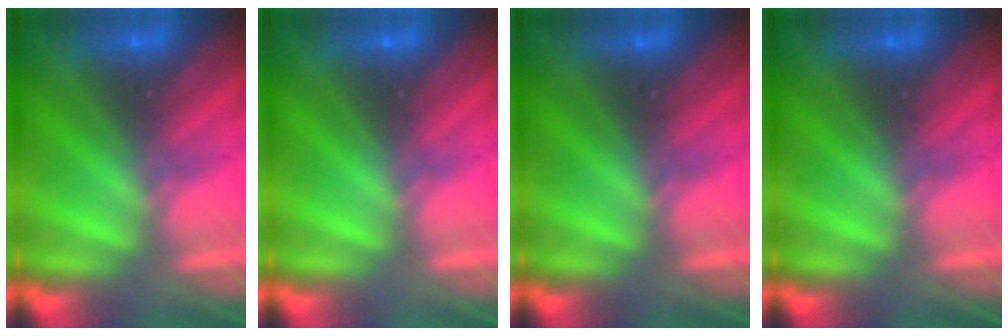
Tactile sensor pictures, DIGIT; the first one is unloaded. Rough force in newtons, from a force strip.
{"total": 0.0}
{"total": 0.0}
{"total": 0.0}